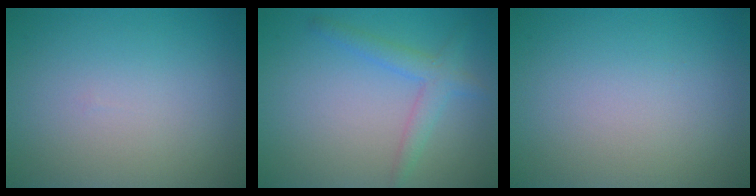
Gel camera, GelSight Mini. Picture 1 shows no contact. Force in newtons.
{"total": 2.5, "press": 2.5, "slide": 0.1}
{"total": 0.0}